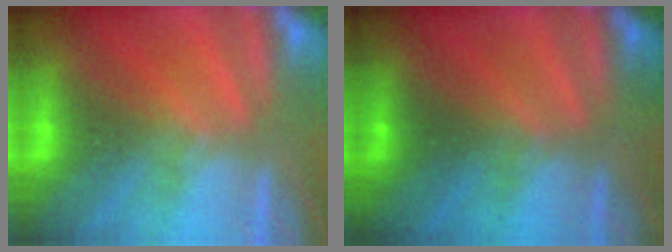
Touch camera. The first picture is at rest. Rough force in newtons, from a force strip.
{"total": 2.8}